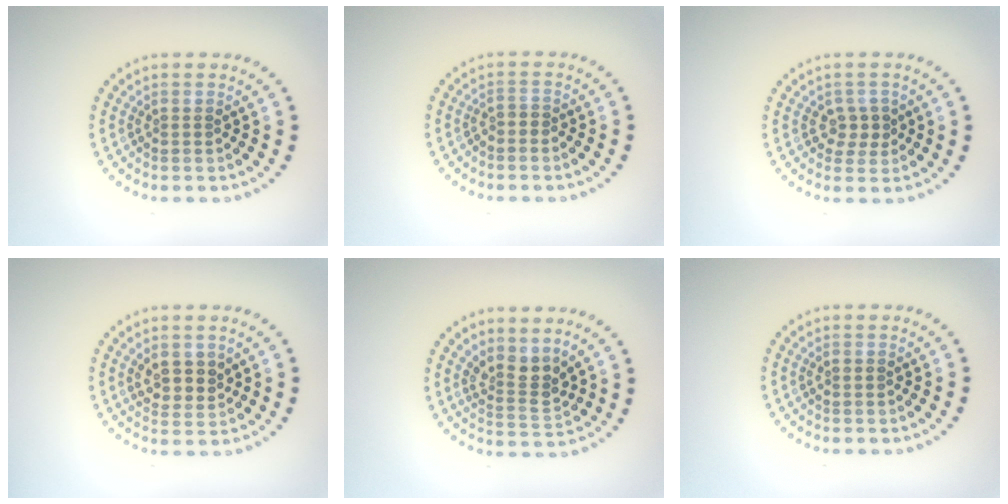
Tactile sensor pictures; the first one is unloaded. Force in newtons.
{"total": 0.6, "press": 0.4, "slide": 0.4}
{"total": 1.8, "press": 1.7, "slide": 0.7}
{"total": 2.6, "press": 2.4, "slide": 1.0}
{"total": 2.7, "press": 2.2, "slide": 1.6}
{"total": 0.8, "press": 0.8, "slide": 0.2}